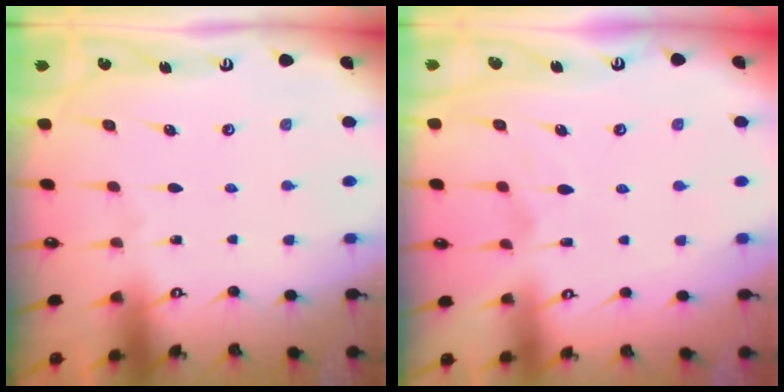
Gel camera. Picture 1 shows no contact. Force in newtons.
{"total": 1.7, "press": 1.2, "slide": 1.2}